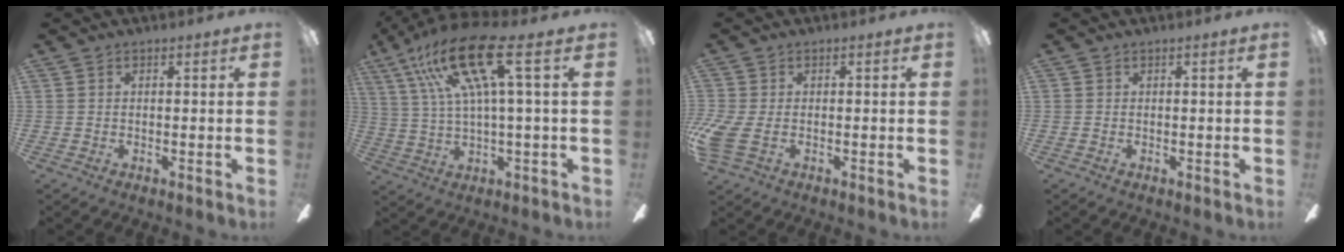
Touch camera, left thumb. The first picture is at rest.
{"total": 18.3, "force": [7.5, 4.4, 16.0], "torque": [-0.318, -0.021, 0.110]}
{"total": 5.8, "force": [-1.5, 2.8, 4.8], "torque": [-0.119, -0.007, -0.031]}
{"total": 0.0}